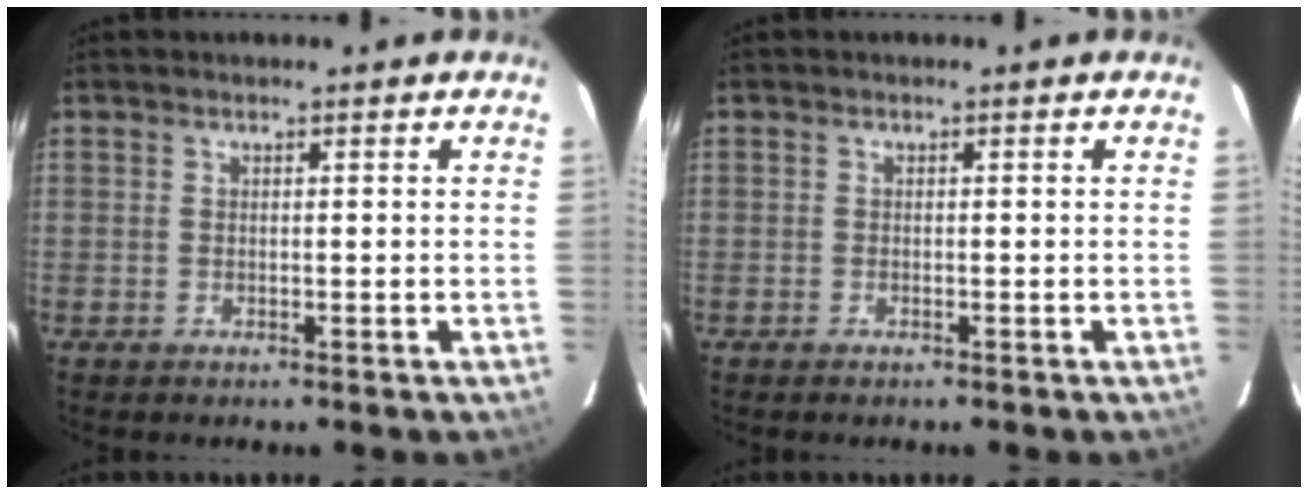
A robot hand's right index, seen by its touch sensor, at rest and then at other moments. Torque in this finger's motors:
{"motor_torque": [-0.16, -0.14, 0.07, 0.01]}